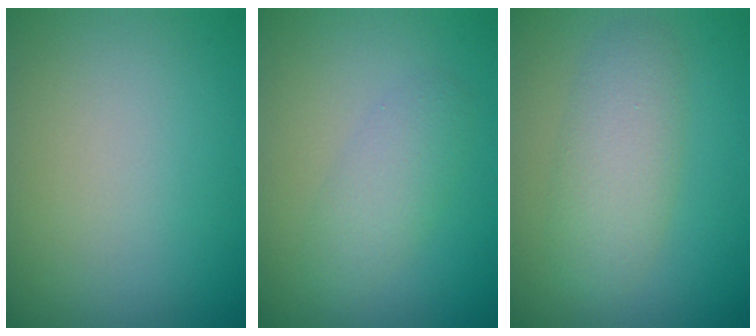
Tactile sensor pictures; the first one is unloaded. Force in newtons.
{"total": 2.5, "press": 2.5, "slide": 0.1}
{"total": 4.0, "press": 4.0, "slide": 0.3}